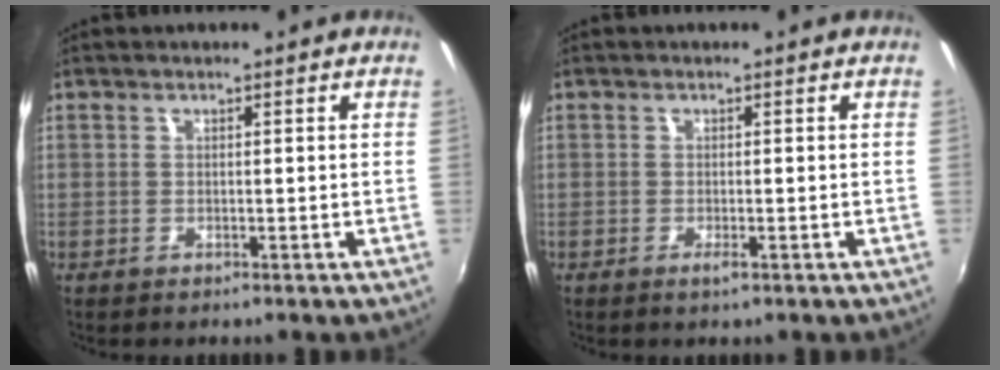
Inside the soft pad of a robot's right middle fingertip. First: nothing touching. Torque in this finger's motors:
{"motor_torque": [0.85, -1.29, 0.09, 0.02]}